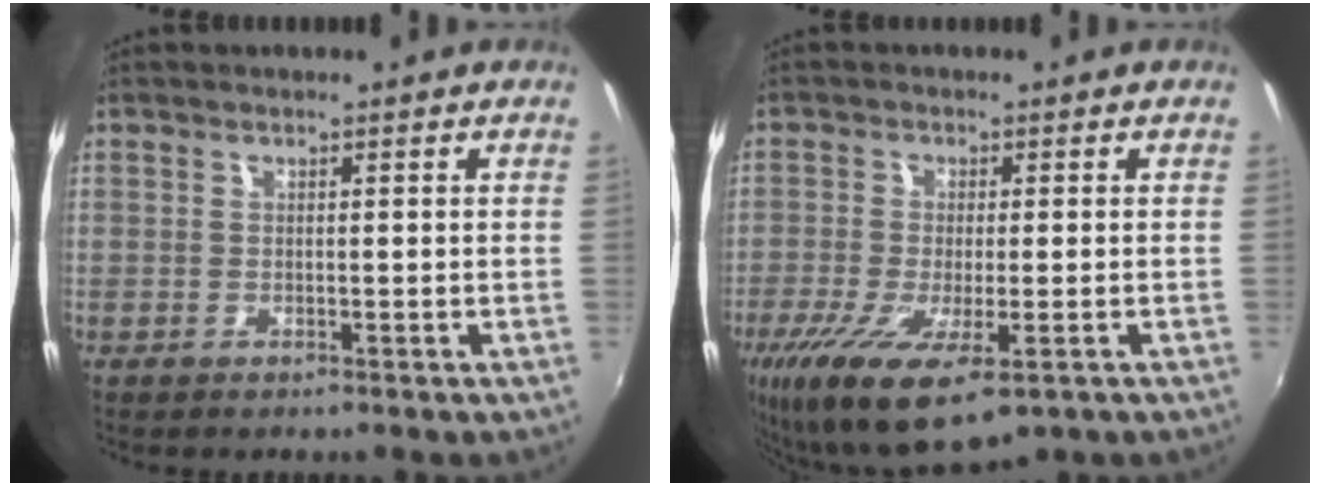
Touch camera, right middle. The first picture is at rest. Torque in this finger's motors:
{"motor_torque": [1.50, -0.64, 0.36, 0.21]}